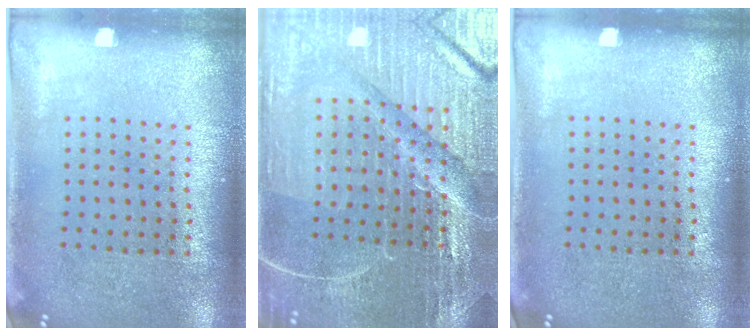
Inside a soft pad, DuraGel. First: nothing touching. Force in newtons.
{"total": 4.9, "press": 4.7, "slide": 1.5}
{"total": 0.0}